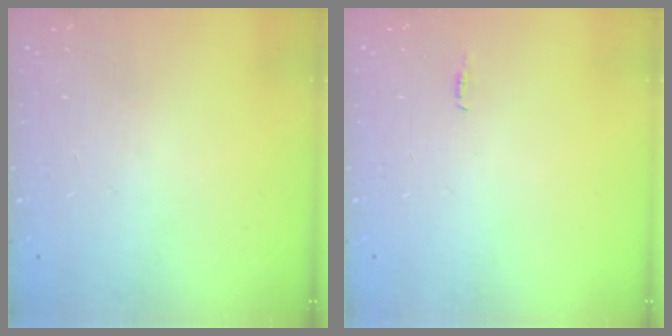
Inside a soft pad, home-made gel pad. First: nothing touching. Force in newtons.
{"total": 4.8, "press": 2.5, "slide": 4.1}